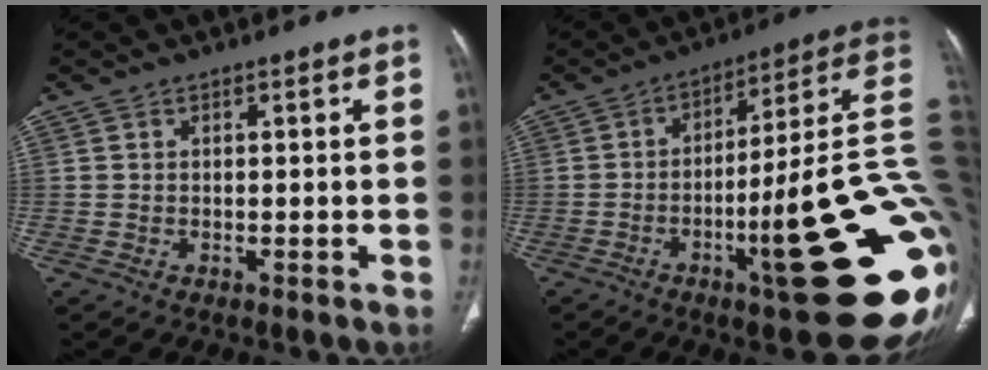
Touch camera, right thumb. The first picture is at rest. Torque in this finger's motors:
{"motor_torque": [3.29, 1.72, 2.04, -0.73, 0.56]}